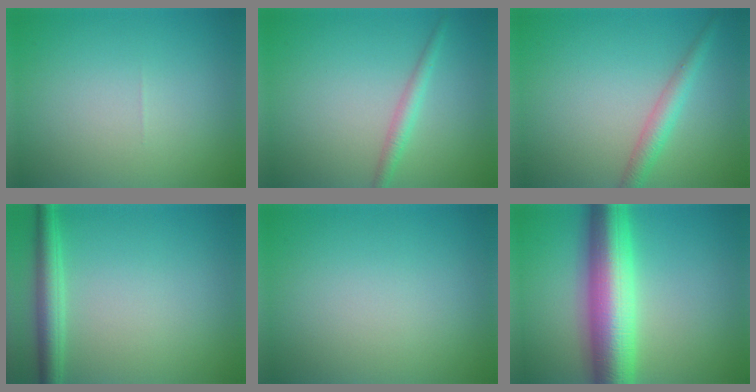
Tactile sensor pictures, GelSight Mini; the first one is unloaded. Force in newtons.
{"total": 1.7, "press": 1.7, "slide": 0.0}
{"total": 2.4, "press": 2.4, "slide": 0.1}
{"total": 3.1, "press": 3.1, "slide": 0.2}
{"total": 0.0}
{"total": 10.7, "press": 10.7, "slide": 0.1}